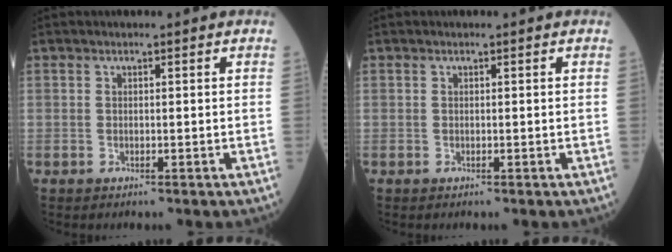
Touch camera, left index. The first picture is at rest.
{"total": 0.0}